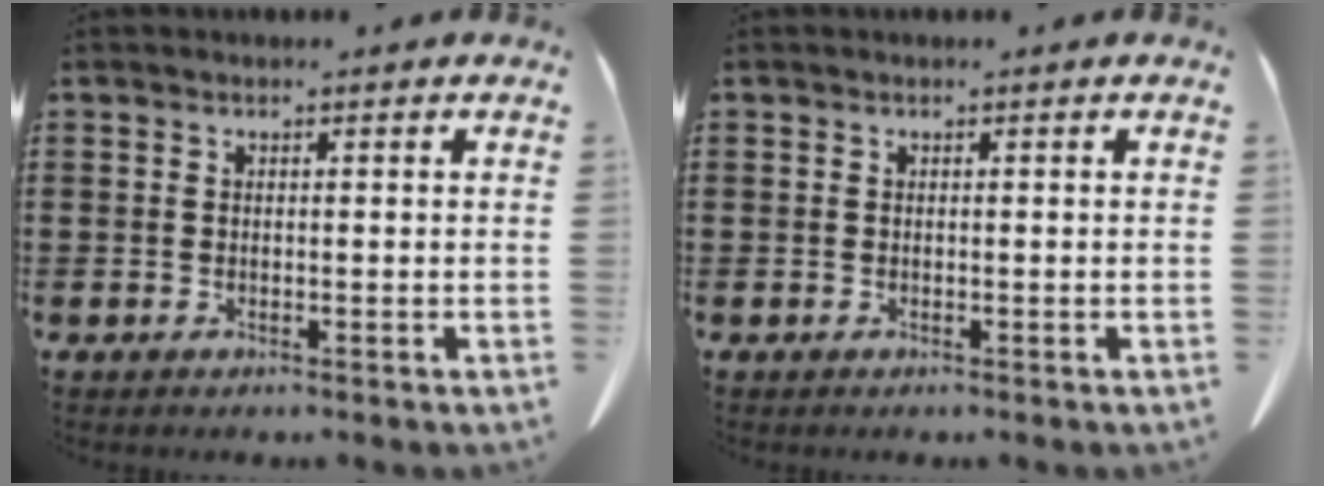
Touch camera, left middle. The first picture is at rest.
{"total": 0.0}